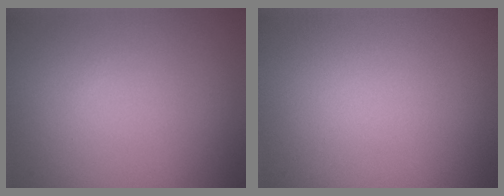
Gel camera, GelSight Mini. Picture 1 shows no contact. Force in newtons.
{"total": 0.0}